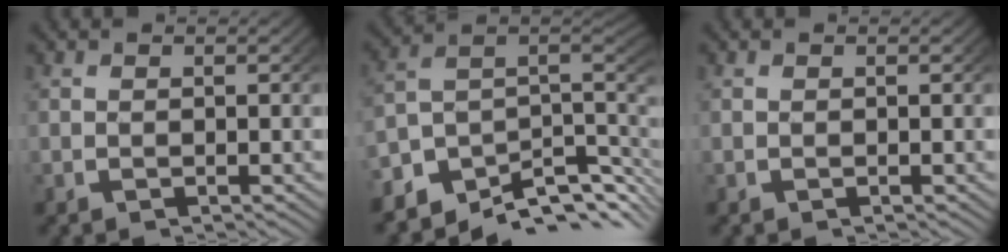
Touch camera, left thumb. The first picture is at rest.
{"total": 11.5, "force": [-3.9, 7.5, 7.9], "torque": [-0.140, -0.023, -0.058]}
{"total": 0.0}